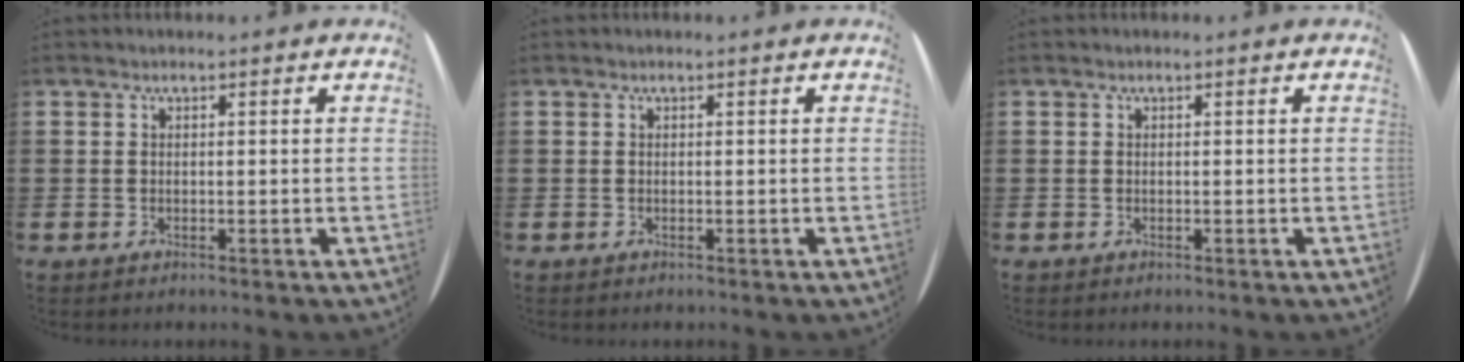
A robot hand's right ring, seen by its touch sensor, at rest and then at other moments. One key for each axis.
{"total": 0.0}
{"total": 0.0}